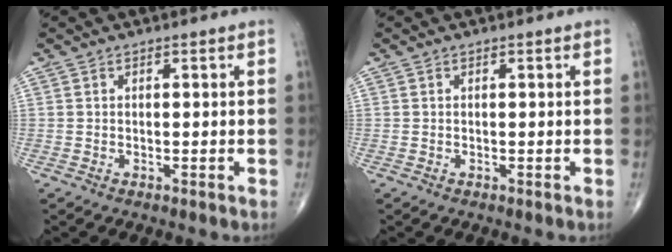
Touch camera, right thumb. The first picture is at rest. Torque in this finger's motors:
{"motor_torque": [0.01, 0.01, -0.12, 0.00, 0.00]}